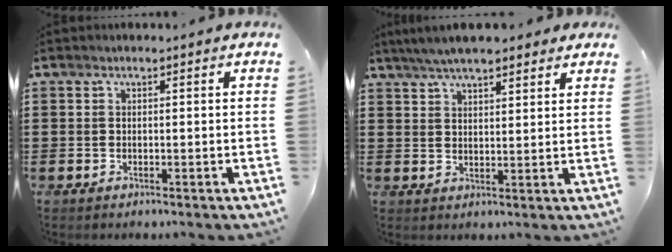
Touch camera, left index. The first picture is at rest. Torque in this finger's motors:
{"motor_torque": [2.14, 0.00, 0.67, 0.21]}